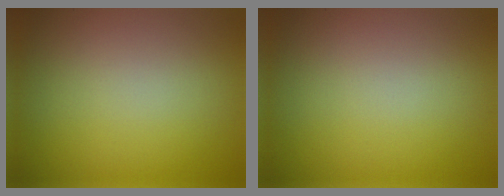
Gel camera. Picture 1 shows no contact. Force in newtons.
{"total": 0.0}